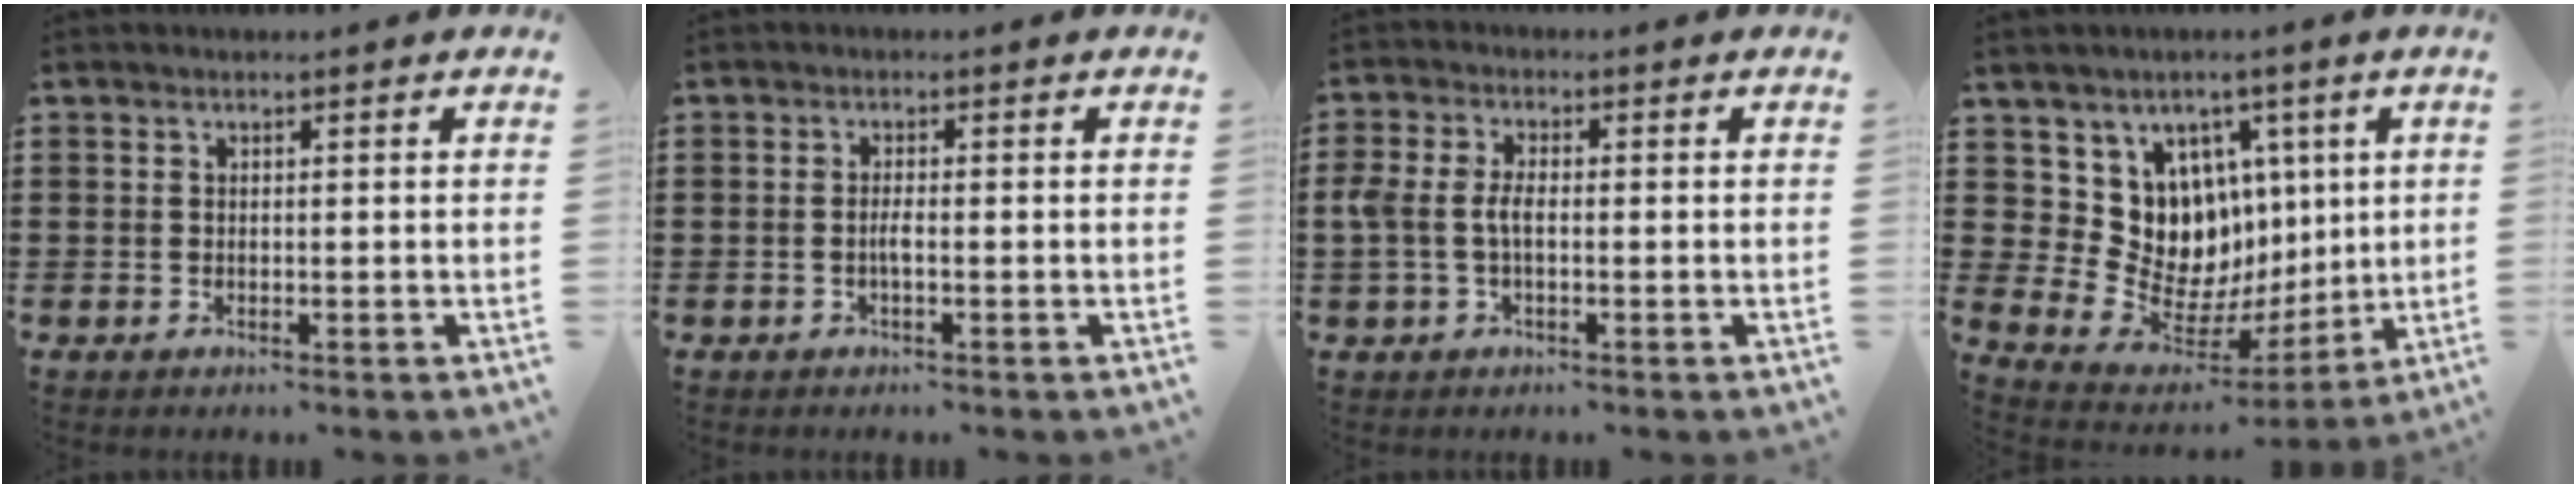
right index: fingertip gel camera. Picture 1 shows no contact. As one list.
[{"total": 1.5, "force": [-0.5, 0.2, 1.5], "torque": [-0.035, -0.002, -0.012]}, {"total": 3.9, "force": [-0.5, 2.0, 3.3], "torque": [-0.090, -0.006, -0.019]}, {"total": 10.5, "force": [2.6, 9.8, 2.6], "torque": [-0.075, -0.051, 0.061]}]